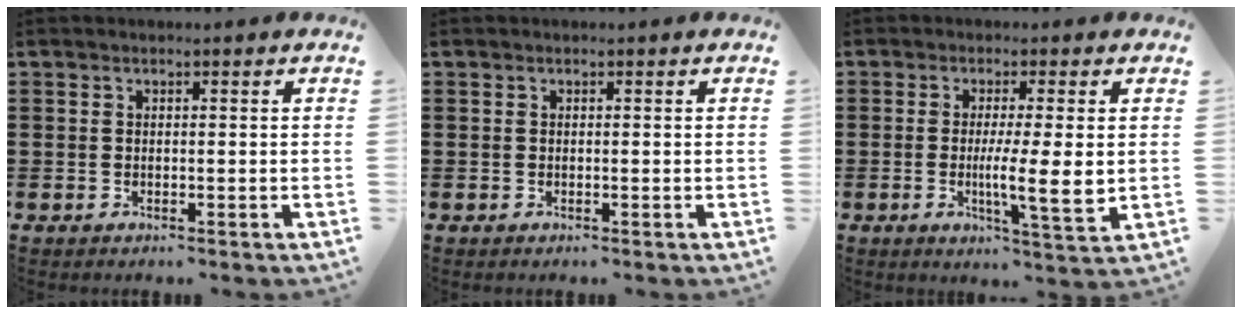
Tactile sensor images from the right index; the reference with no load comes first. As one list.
[{"total": 0.0}, {"total": 7.1, "force": [-0.3, 0.6, 7.1], "torque": [-0.117, -0.015, -0.006]}]